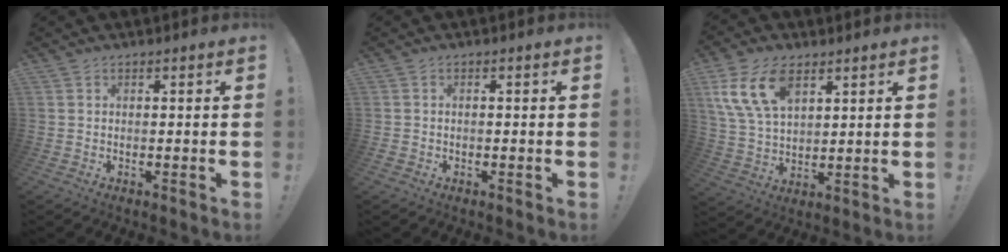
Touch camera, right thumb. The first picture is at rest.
{"total": 0.6, "force": [-0.6, 0.1, 0.2], "torque": [-0.002, -0.001, -0.010]}
{"total": 14.1, "force": [7.3, 8.1, 8.9], "torque": [-0.185, -0.018, 0.139]}